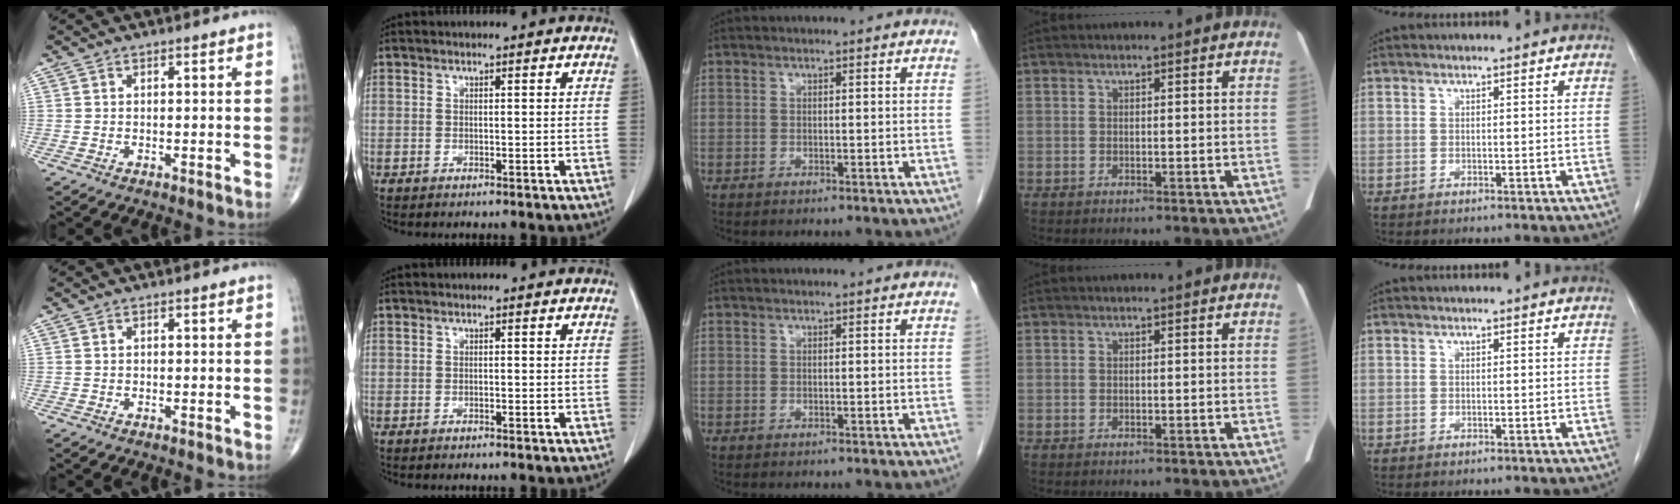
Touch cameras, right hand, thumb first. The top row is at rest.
{"index": {"total": 0.7, "force": [-0.2, 0.3, 0.6], "torque": [-0.009, 0.001, -0.001]}}